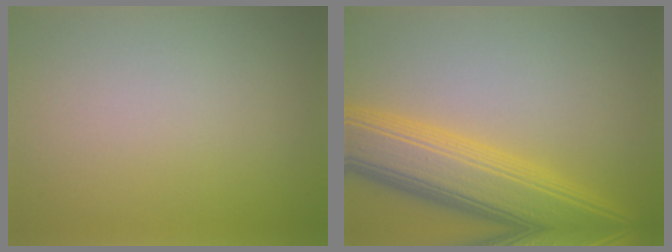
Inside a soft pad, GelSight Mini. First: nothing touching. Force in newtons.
{"total": 9.0, "press": 9.0, "slide": 0.2}